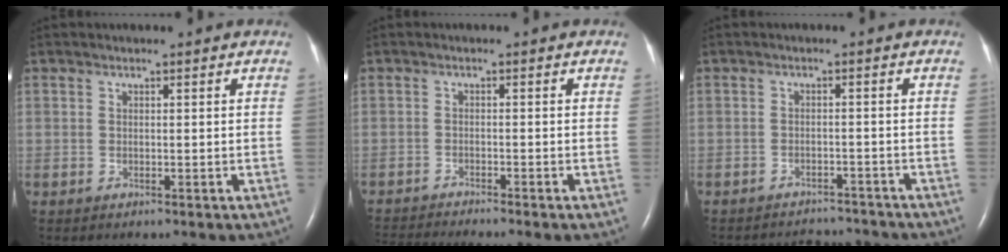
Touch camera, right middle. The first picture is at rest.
{"total": 6.5, "force": [-6.0, -1.5, 2.1], "torque": [-0.024, -0.017, -0.098]}
{"total": 8.3, "force": [-8.0, 2.0, 0.9], "torque": [-0.016, 0.007, -0.098]}